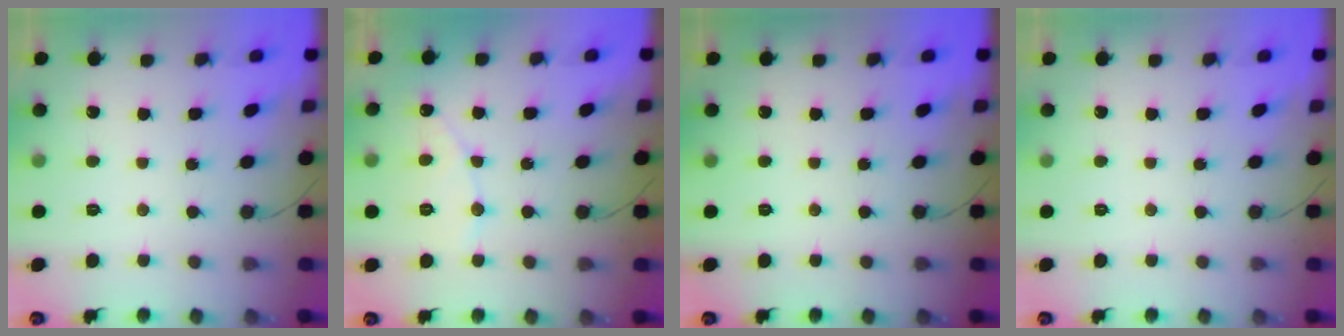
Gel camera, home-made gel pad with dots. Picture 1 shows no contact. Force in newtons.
{"total": 5.8, "press": 5.8, "slide": 0.5}
{"total": 0.0}
{"total": 0.0}